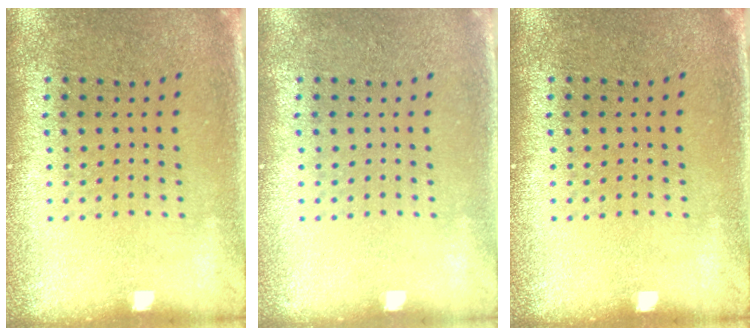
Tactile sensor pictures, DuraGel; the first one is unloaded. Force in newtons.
{"total": 0.0}
{"total": 0.0}